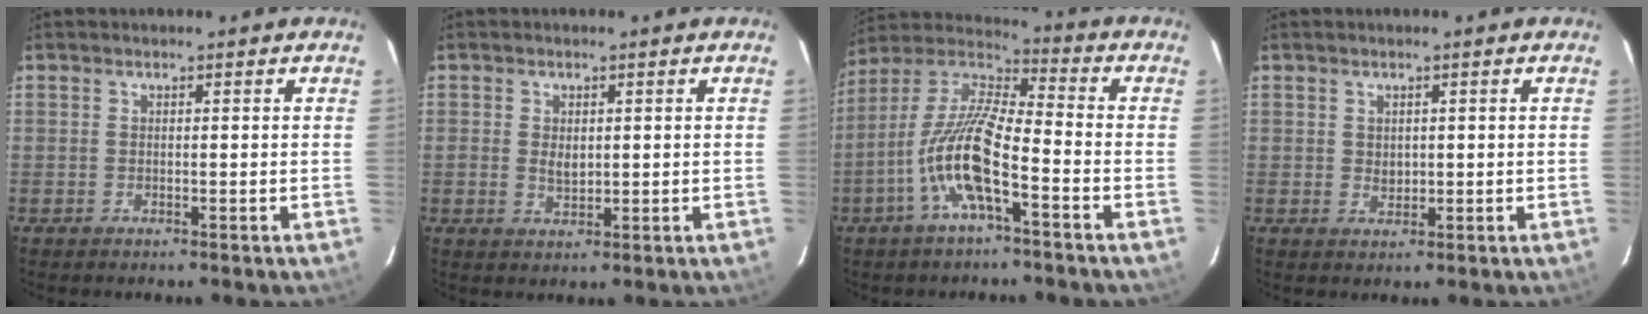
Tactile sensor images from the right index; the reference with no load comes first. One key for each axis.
{"total": 2.6, "fx": 0.5, "fy": 1.8, "fz": 1.9, "tx": -0.031, "ty": 0.000, "tz": 0.009}
{"total": 13.3, "fx": -5.5, "fy": 2.9, "fz": 11.8, "tx": -0.239, "ty": 0.000, "tz": -0.114}
{"total": 1.7, "fx": 0.6, "fy": 1.4, "fz": 0.7, "tx": -0.008, "ty": 0.003, "tz": 0.013}